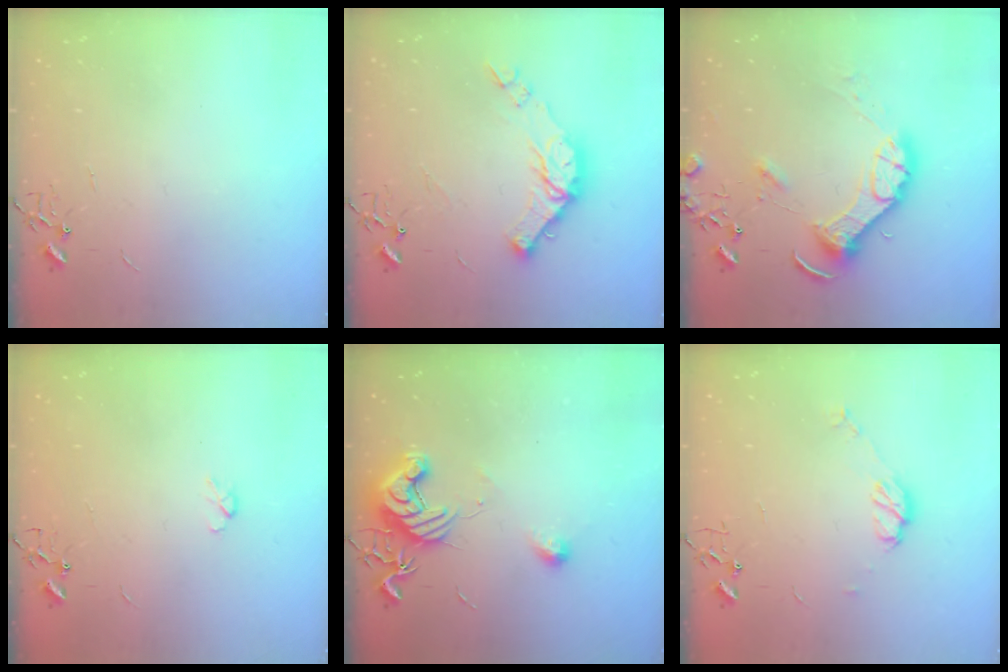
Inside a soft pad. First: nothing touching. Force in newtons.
{"total": 13.5, "press": 13.5, "slide": 1.2}
{"total": 12.3, "press": 12.1, "slide": 1.6}
{"total": 3.5, "press": 3.4, "slide": 0.7}
{"total": 12.0, "press": 11.9, "slide": 0.8}
{"total": 7.6, "press": 7.6, "slide": 0.3}